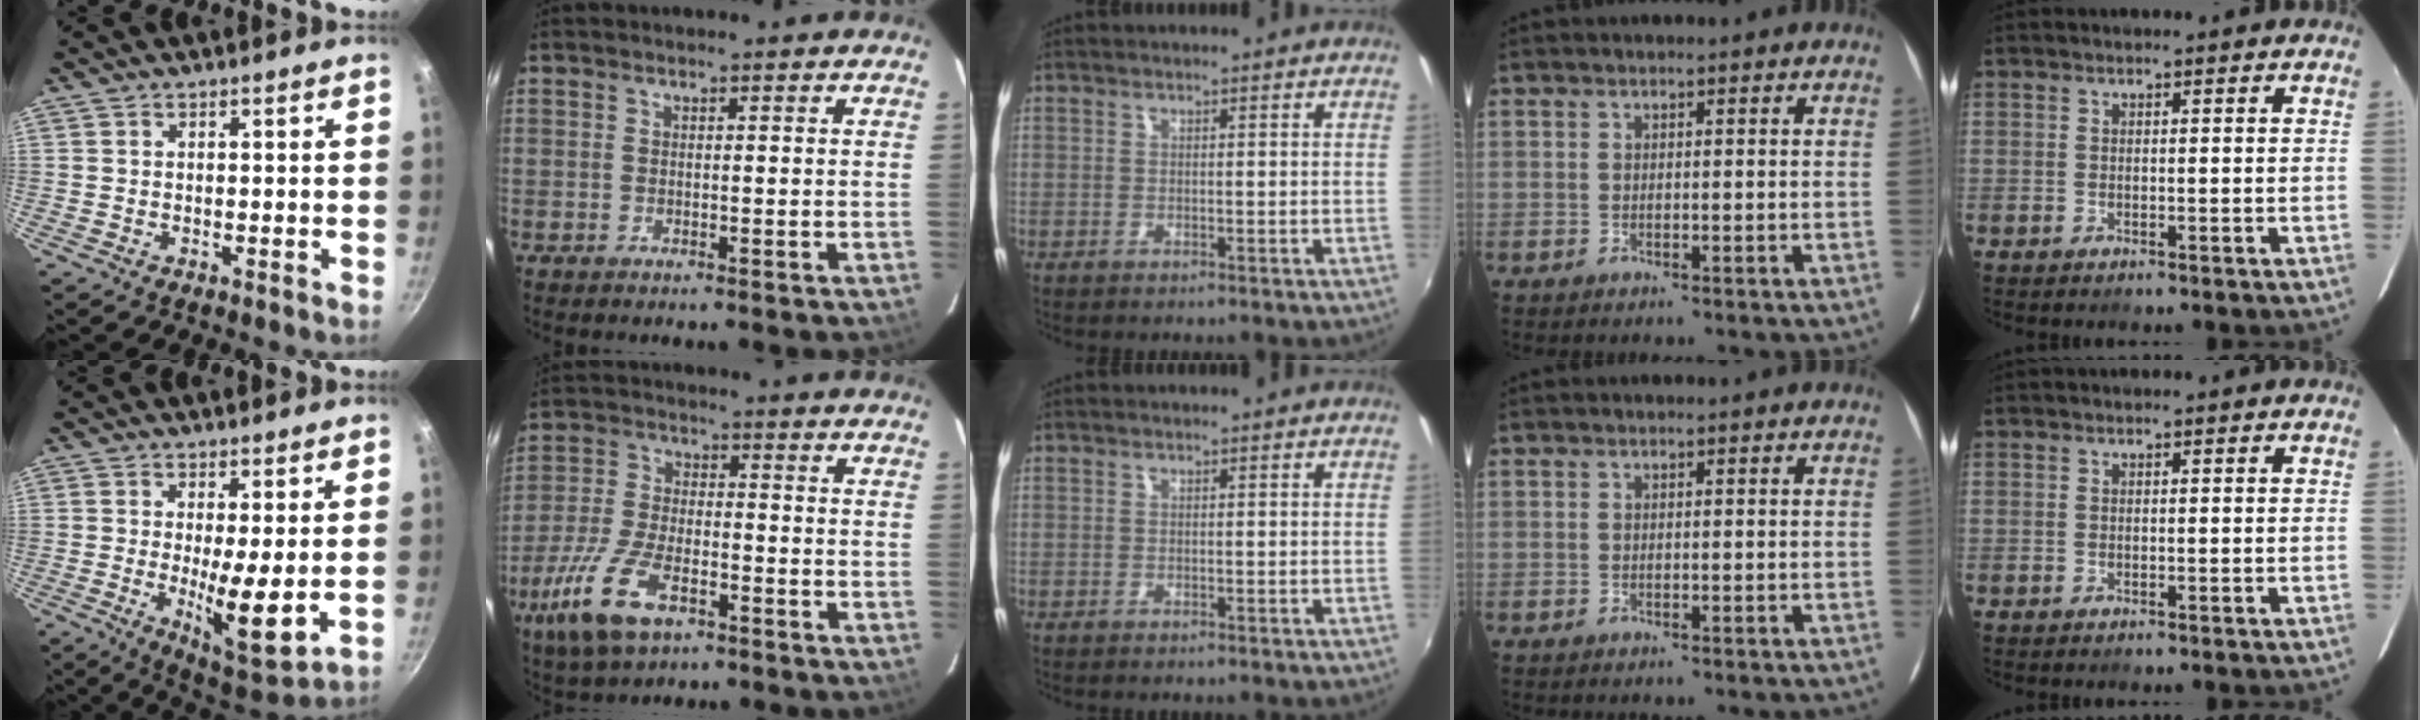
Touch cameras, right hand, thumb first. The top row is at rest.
{"thumb": {"total": 10.4, "force": [-0.1, 2.7, 10.0], "torque": [-0.156, -0.034, 0.007]}, "index": {"total": 13.3, "force": [-7.4, 5.6, 9.5], "torque": [-0.217, -0.019, -0.141]}}